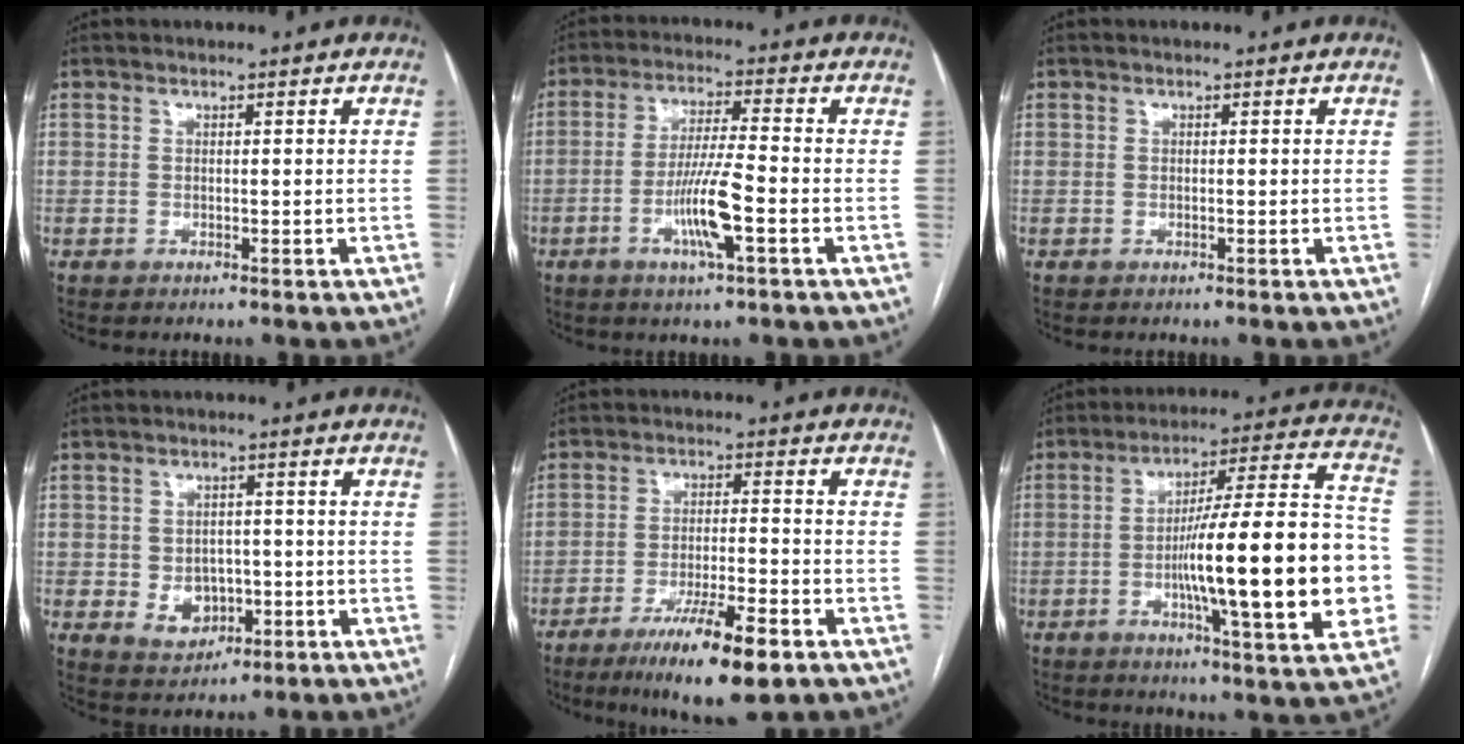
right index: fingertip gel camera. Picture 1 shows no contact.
{"total": 8.4, "force": [-2.9, 0.1, 7.9], "torque": [-0.151, -0.007, -0.056]}
{"total": 0.0}
{"total": 5.8, "force": [-1.2, 4.8, 3.1], "torque": [-0.042, 0.010, -0.007]}
{"total": 12.2, "force": [-7.4, 1.6, 9.6], "torque": [-0.161, -0.022, -0.118]}
{"total": 23.4, "force": [-4.3, 2.1, 22.9], "torque": [-0.294, 0.018, -0.063]}